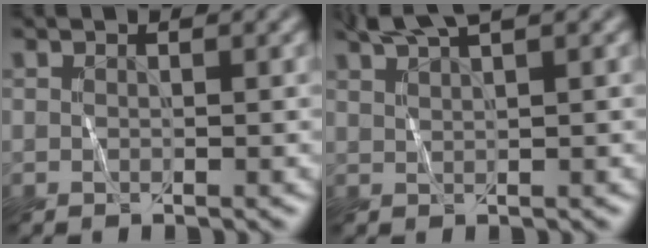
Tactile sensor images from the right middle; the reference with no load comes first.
{"total": 3.5, "force": [2.8, 0.4, 2.0], "torque": [-0.019, 0.010, 0.042]}